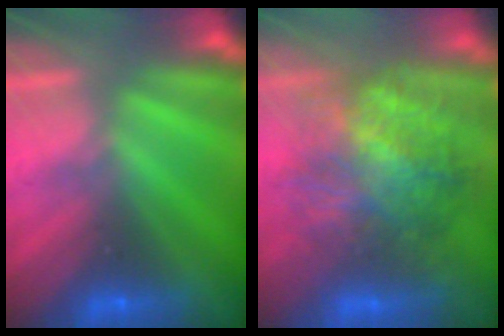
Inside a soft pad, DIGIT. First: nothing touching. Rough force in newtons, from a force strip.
{"total": 10.8}